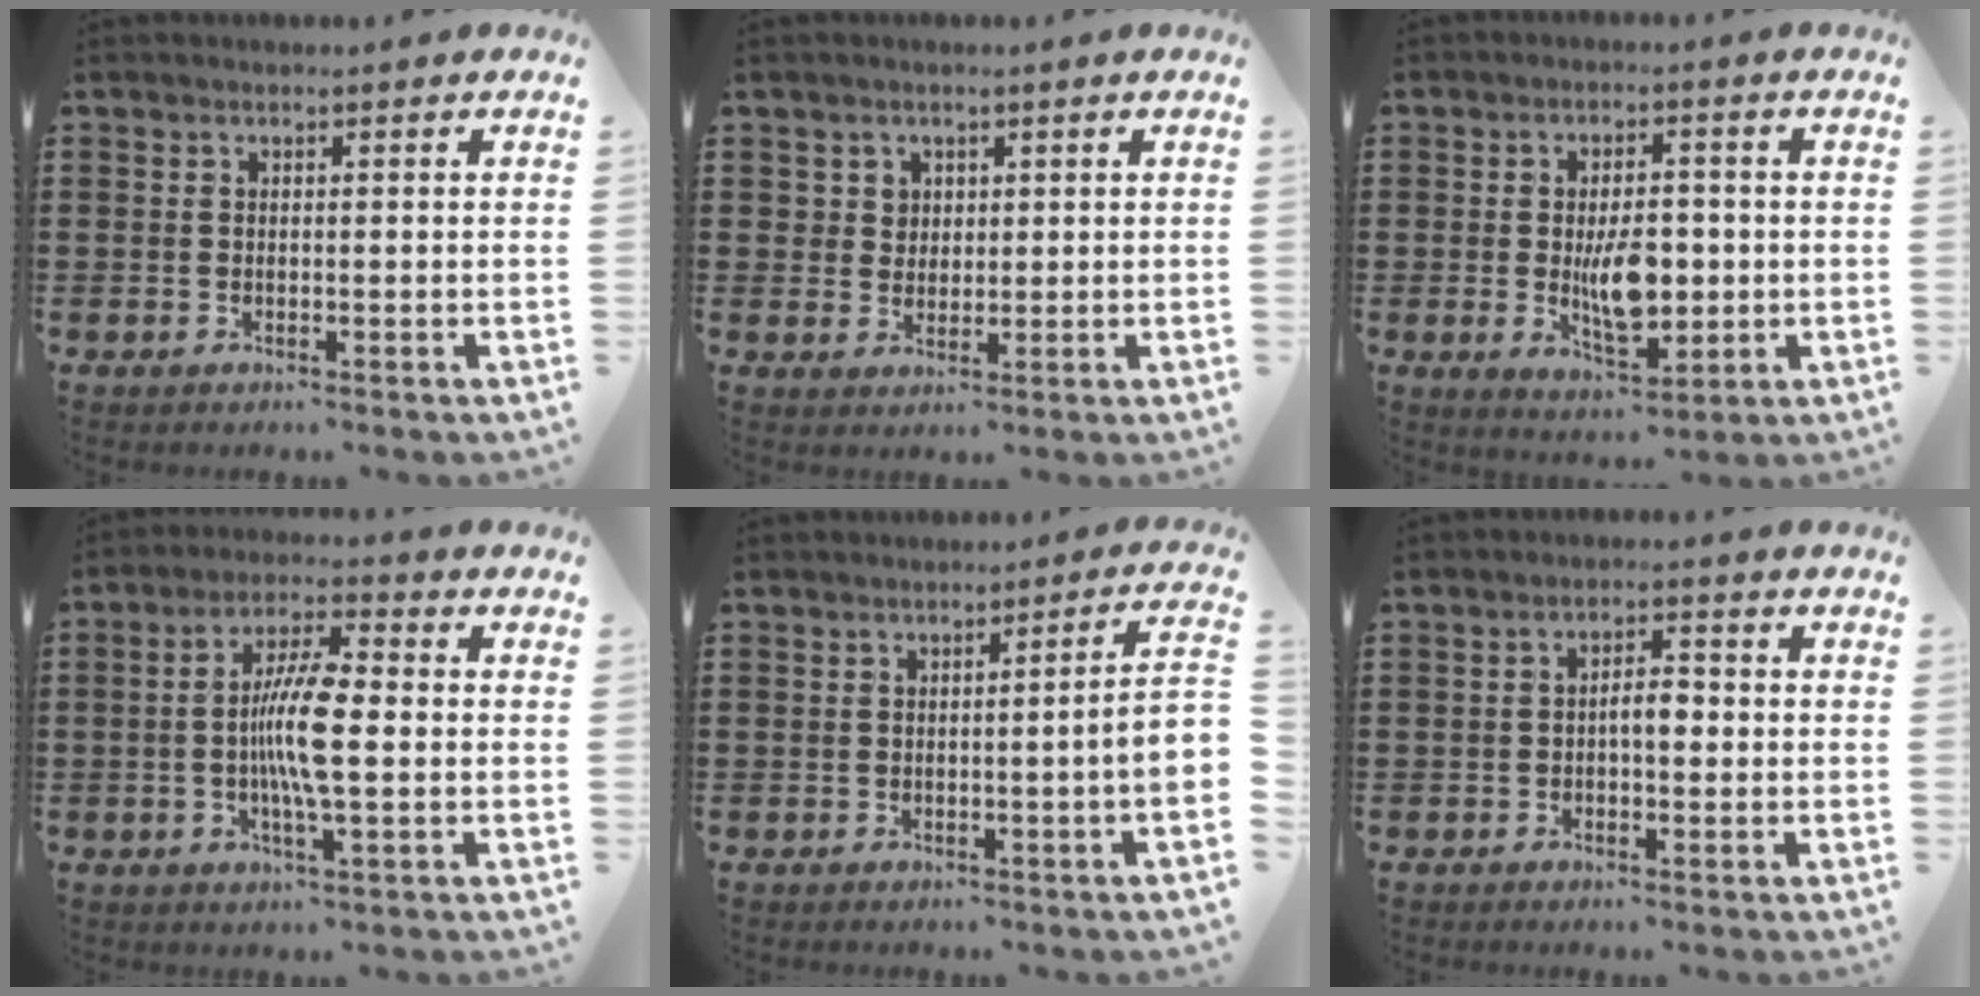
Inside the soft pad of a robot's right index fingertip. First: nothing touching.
{"total": 2.5, "force": [1.1, 2.1, 0.5], "torque": [-0.019, 0.009, 0.020]}
{"total": 7.6, "force": [-0.5, 3.8, 6.6], "torque": [-0.109, -0.007, -0.017]}
{"total": 8.9, "force": [-0.9, 1.8, 8.6], "torque": [-0.171, -0.003, -0.022]}
{"total": 4.4, "force": [-0.9, -0.4, 4.3], "torque": [-0.071, -0.010, -0.016]}
{"total": 3.0, "force": [-0.5, 1.1, 2.8], "torque": [-0.052, 0.006, -0.011]}